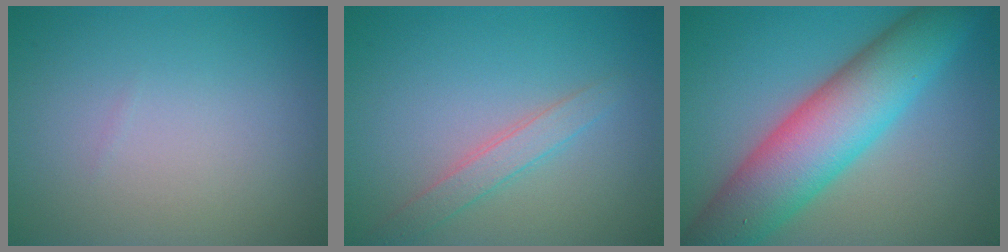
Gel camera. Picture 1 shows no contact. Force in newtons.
{"total": 2.0, "press": 2.0, "slide": 0.1}
{"total": 10.3, "press": 10.3, "slide": 0.4}